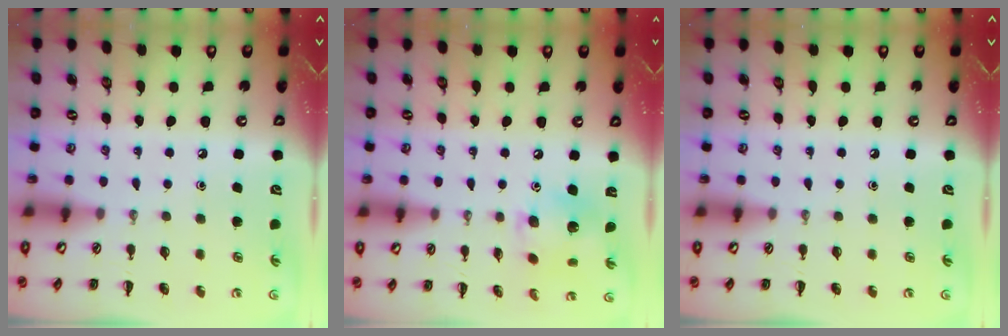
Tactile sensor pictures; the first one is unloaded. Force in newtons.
{"total": 7.3, "press": 7.3, "slide": 0.4}
{"total": 0.0}